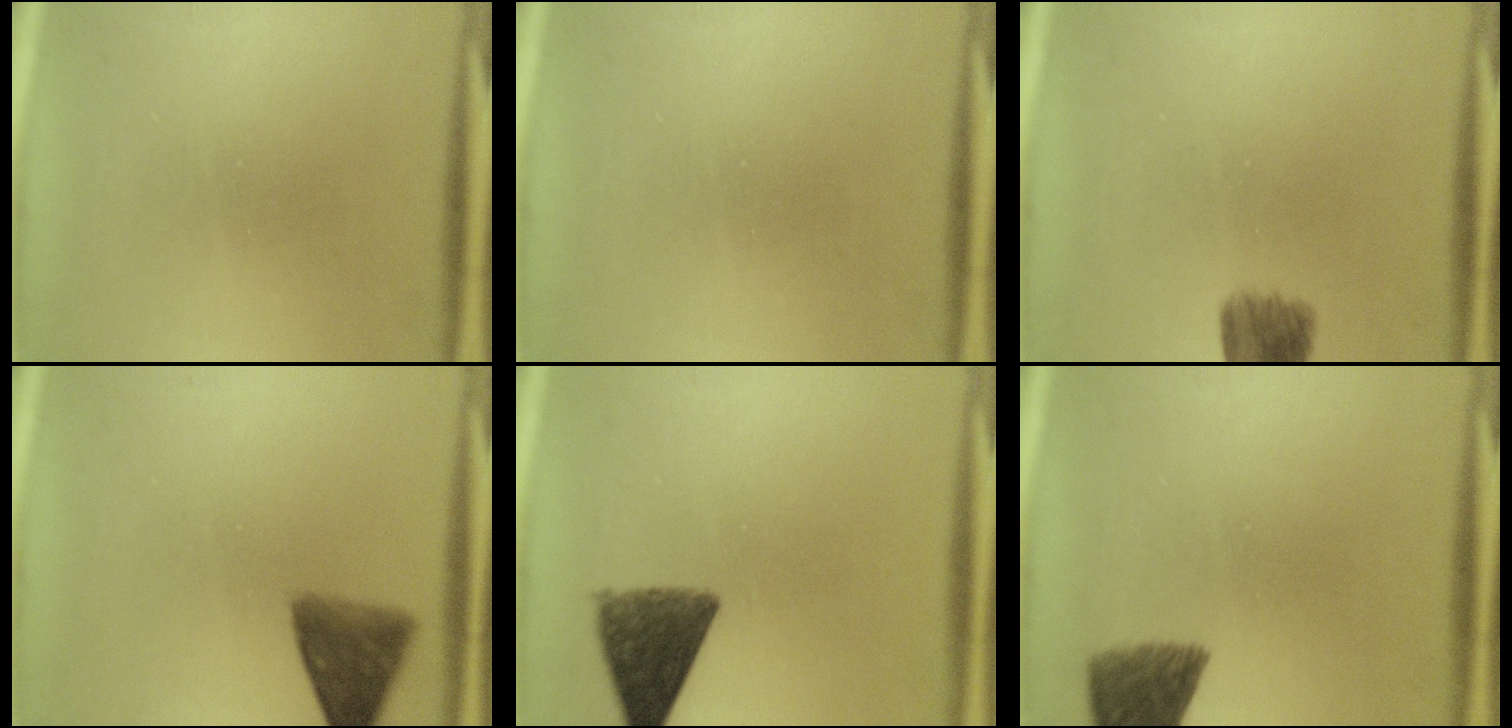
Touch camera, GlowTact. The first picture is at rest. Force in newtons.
{"total": 0.0}
{"total": 6.0}
{"total": 7.0}
{"total": 9.7}
{"total": 7.4}